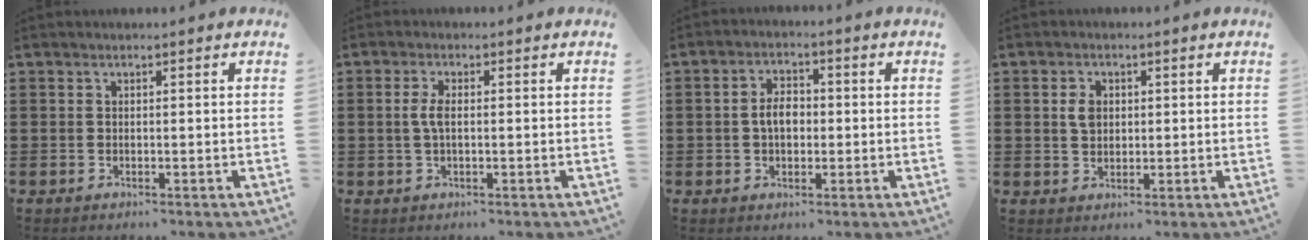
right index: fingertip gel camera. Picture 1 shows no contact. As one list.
[{"total": 2.7, "force": [0.0, 1.0, 2.6], "torque": [-0.064, -0.004, -0.006]}, {"total": 3.9, "force": [-0.2, 2.4, 3.1], "torque": [-0.053, 0.006, -0.009]}, {"total": 2.8, "force": [0.6, 2.0, 1.9], "torque": [-0.044, 0.009, 0.010]}]